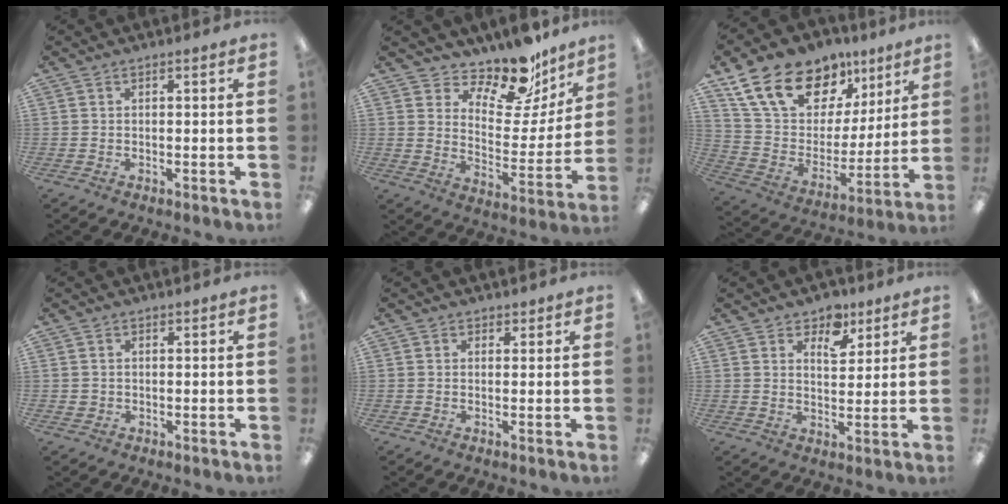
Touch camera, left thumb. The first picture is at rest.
{"total": 14.5, "force": [12.3, 5.8, 5.1], "torque": [-0.070, -0.105, 0.214]}
{"total": 20.3, "force": [12.9, 12.5, 9.5], "torque": [-0.177, -0.060, 0.239]}
{"total": 1.2, "force": [0.2, 1.2, -0.1], "torque": [0.000, 0.004, 0.002]}
{"total": 1.2, "force": [0.8, 0.9, 0.0], "torque": [0.008, -0.001, 0.013]}
{"total": 7.1, "force": [5.0, 4.2, 3.0], "torque": [-0.028, -0.024, 0.083]}